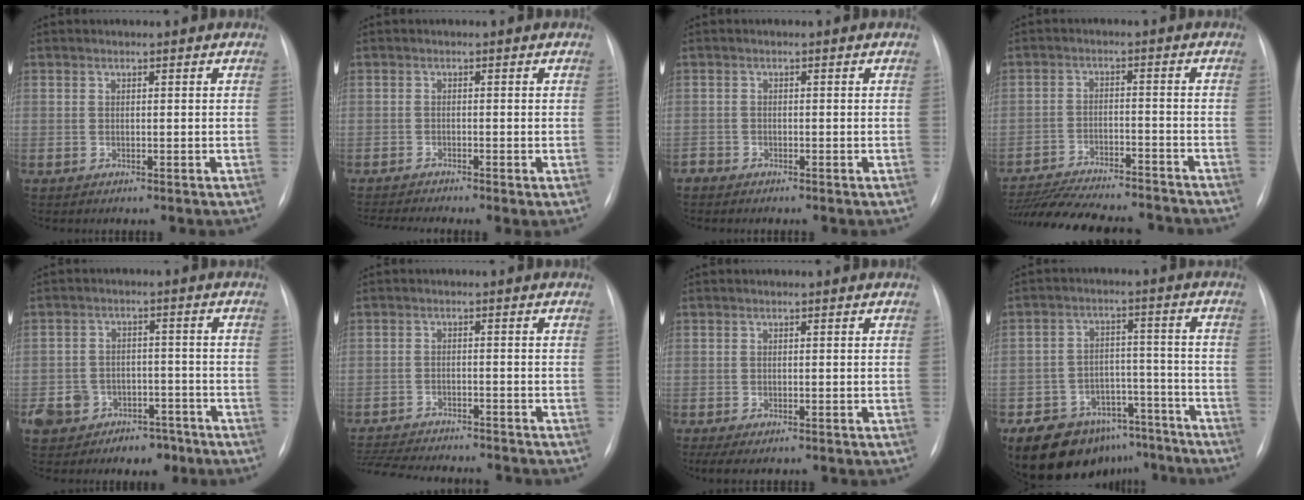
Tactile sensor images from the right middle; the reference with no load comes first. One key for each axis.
{"total": 3.7, "fx": -3.0, "fy": -0.3, "fz": 2.0, "tx": -0.038, "ty": -0.009, "tz": -0.053}
{"total": 1.1, "fx": -0.9, "fy": 0.5, "fz": -0.1, "tx": 0.000, "ty": 0.001, "tz": -0.019}
{"total": 19.7, "fx": -17.9, "fy": 3.1, "fz": 7.6, "tx": -0.158, "ty": -0.019, "tz": -0.259}
{"total": 8.5, "fx": -5.1, "fy": 6.5, "fz": 2.2, "tx": -0.040, "ty": 0.024, "tz": -0.069}
{"total": 15.6, "fx": -14.2, "fy": 2.9, "fz": 5.7, "tx": -0.137, "ty": -0.017, "tz": -0.201}
{"total": 3.3, "fx": -2.3, "fy": 1.2, "fz": 2.1, "tx": -0.038, "ty": -0.011, "tz": -0.031}
{"total": 13.4, "fx": -10.3, "fy": 7.7, "fz": 3.9, "tx": -0.044, "ty": 0.049, "tz": -0.146}